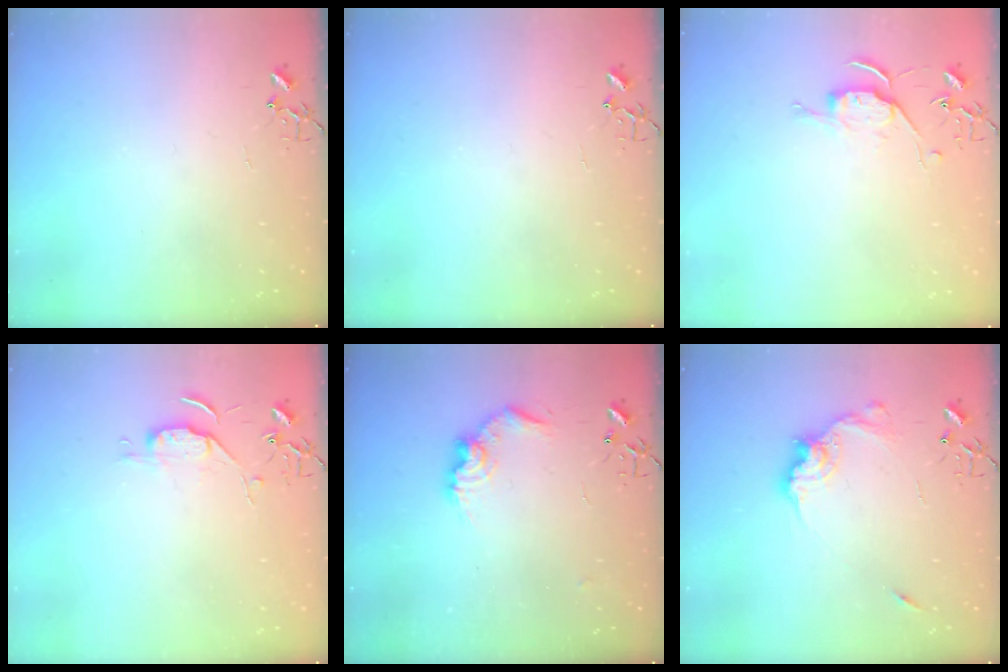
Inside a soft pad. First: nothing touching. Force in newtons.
{"total": 0.0}
{"total": 6.6, "press": 6.5, "slide": 0.7}
{"total": 5.1, "press": 5.1, "slide": 0.6}
{"total": 9.9, "press": 9.9, "slide": 0.1}
{"total": 13.1, "press": 13.1, "slide": 1.0}